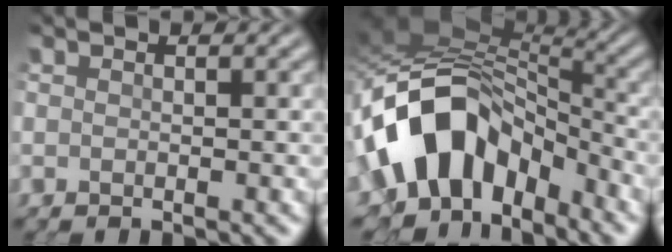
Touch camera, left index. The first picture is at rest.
{"total": 11.4, "force": [-3.6, 7.6, 7.7], "torque": [-0.130, 0.022, -0.073]}